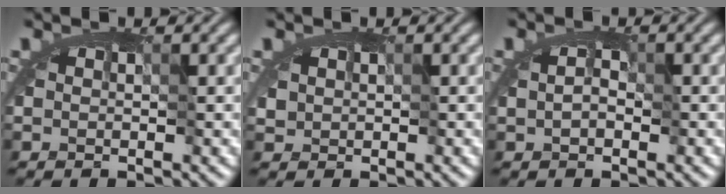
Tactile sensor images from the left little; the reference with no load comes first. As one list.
[{"total": 1.3, "force": [0.4, 1.0, 0.6], "torque": [-0.016, 0.003, 0.007]}, {"total": 1.4, "force": [-0.5, 1.0, 0.8], "torque": [-0.013, 0.007, -0.008]}]